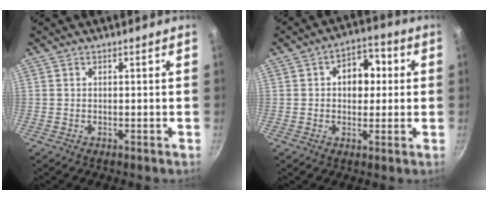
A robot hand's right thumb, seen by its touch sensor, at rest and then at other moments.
{"total": 8.5, "force": [1.3, 6.2, 5.7], "torque": [-0.035, 0.015, 0.009]}